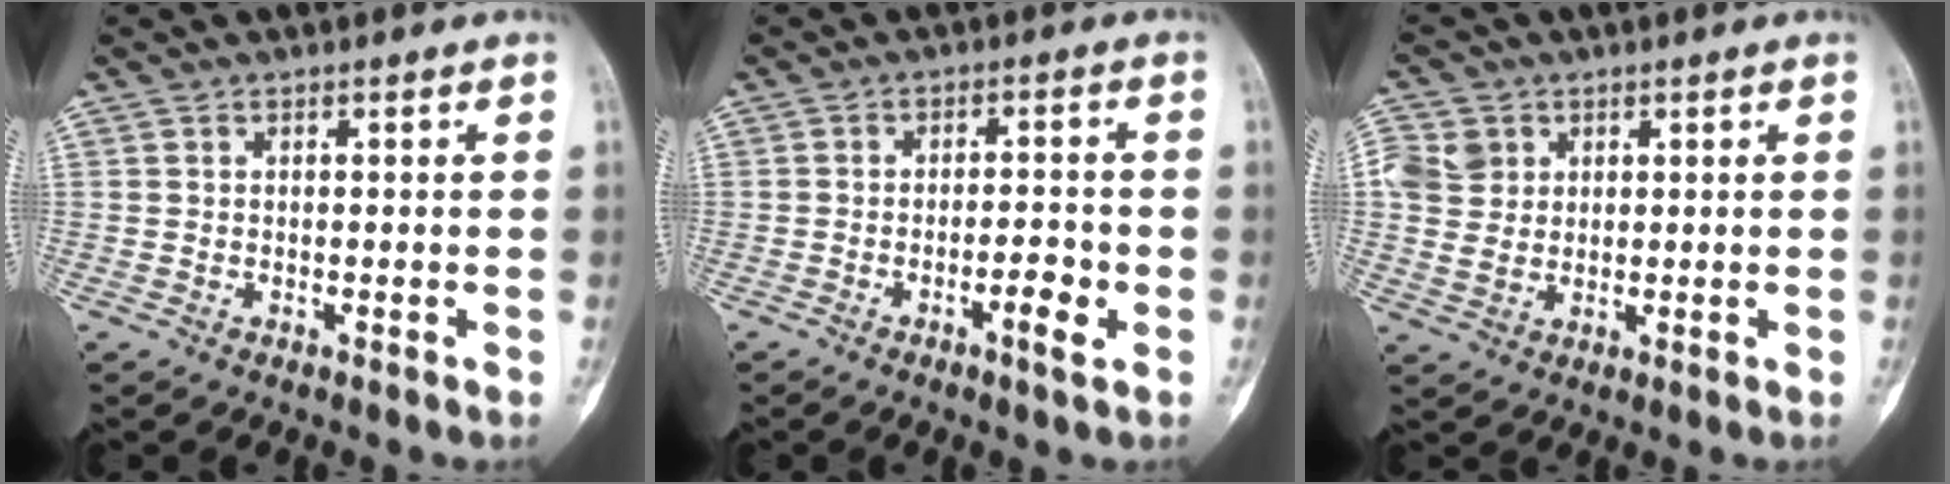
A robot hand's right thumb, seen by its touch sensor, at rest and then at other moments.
{"total": 4.7, "force": [-1.9, 1.1, 4.1], "torque": [-0.066, 0.011, -0.032]}
{"total": 6.5, "force": [2.1, 5.6, 2.6], "torque": [-0.034, -0.004, 0.044]}